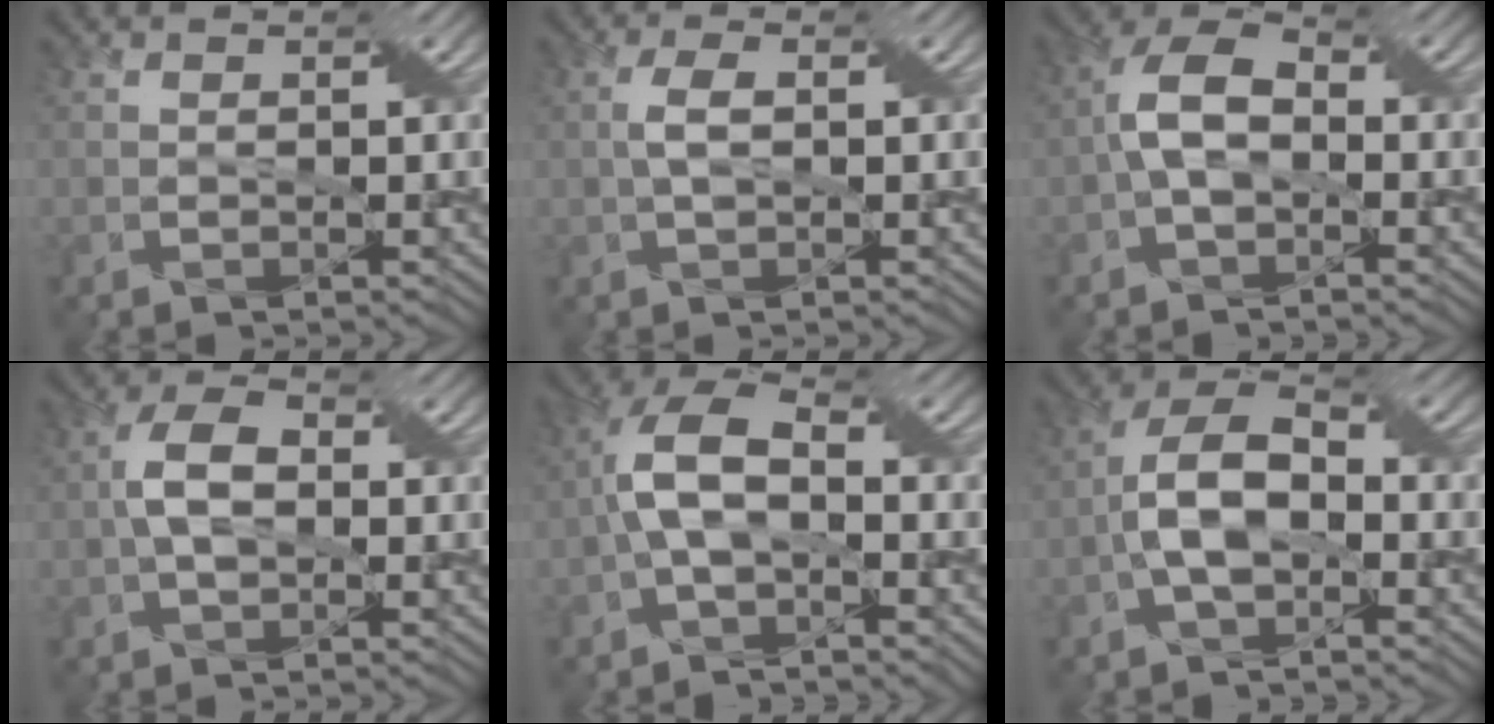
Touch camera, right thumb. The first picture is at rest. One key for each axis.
{"total": 2.5, "fx": 0.1, "fy": 1.1, "fz": 2.3, "tx": -0.054, "ty": 0.006, "tz": 0.000}
{"total": 6.1, "fx": -0.9, "fy": 3.6, "fz": 4.9, "tx": -0.105, "ty": 0.016, "tz": -0.025}
{"total": 5.2, "fx": -0.2, "fy": 3.1, "fz": 4.1, "tx": -0.088, "ty": 0.005, "tz": -0.008}
{"total": 8.0, "fx": -0.9, "fy": 3.8, "fz": 6.9, "tx": -0.152, "ty": 0.021, "tz": -0.024}
{"total": 7.5, "fx": -1.7, "fy": 3.9, "fz": 6.2, "tx": -0.129, "ty": 0.017, "tz": -0.037}